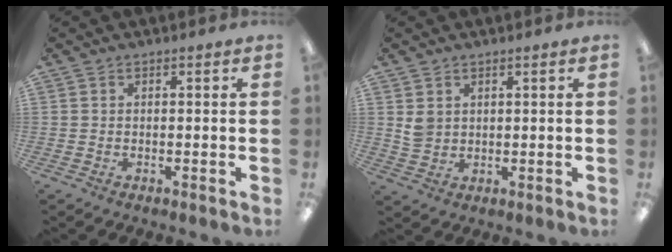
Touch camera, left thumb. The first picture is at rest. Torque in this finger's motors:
{"motor_torque": [0.63, 0.58, 0.29, -0.29, 0.01]}